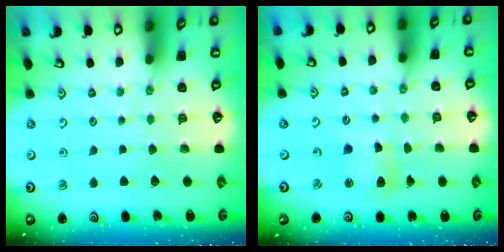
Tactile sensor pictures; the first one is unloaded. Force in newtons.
{"total": 5.8, "press": 5.7, "slide": 0.5}